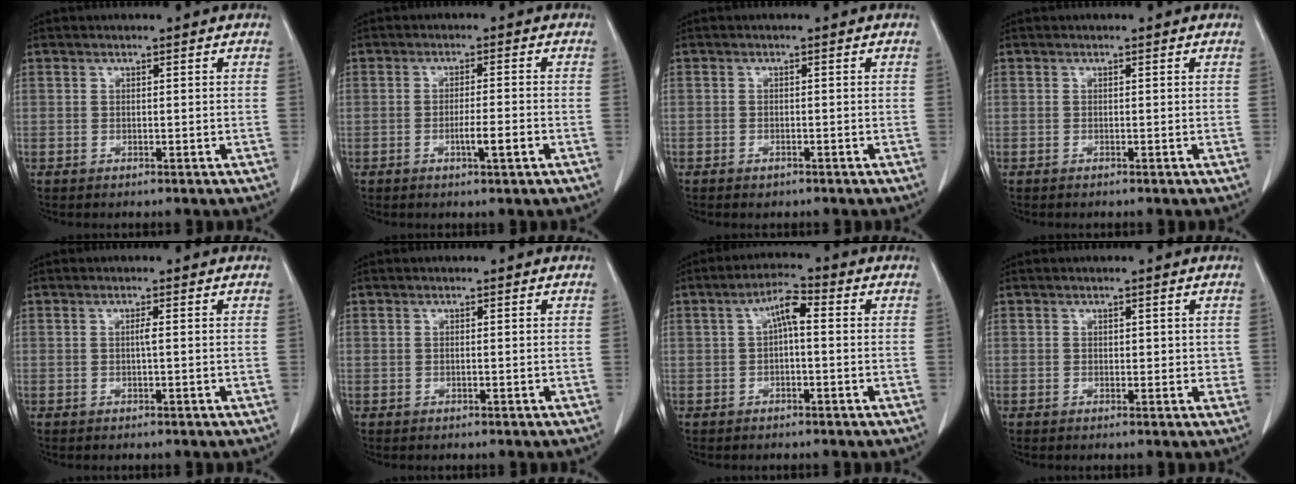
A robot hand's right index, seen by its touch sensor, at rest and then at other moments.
{"total": 5.2, "force": [-2.1, 0.0, 4.8], "torque": [-0.080, -0.004, -0.034]}
{"total": 1.1, "force": [-0.8, 0.6, 0.5], "torque": [-0.009, 0.000, -0.007]}
{"total": 0.0}
{"total": 0.8, "force": [0.0, -0.1, 0.8], "torque": [-0.014, 0.000, -0.002]}
{"total": 0.0}
{"total": 4.5, "force": [0.5, 1.2, 4.3], "torque": [-0.078, 0.019, 0.005]}
{"total": 1.8, "force": [0.4, 1.3, 1.2], "torque": [-0.010, 0.000, 0.006]}